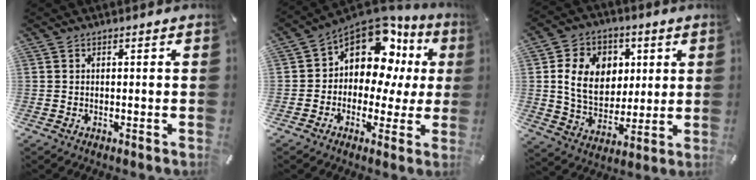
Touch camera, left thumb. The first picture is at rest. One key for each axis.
{"total": 13.7, "fx": 6.0, "fy": 9.0, "fz": 8.3, "tx": -0.138, "ty": -0.045, "tz": 0.107}
{"total": 13.6, "fx": 2.6, "fy": 11.2, "fz": 7.2, "tx": -0.143, "ty": 0.015, "tz": 0.053}